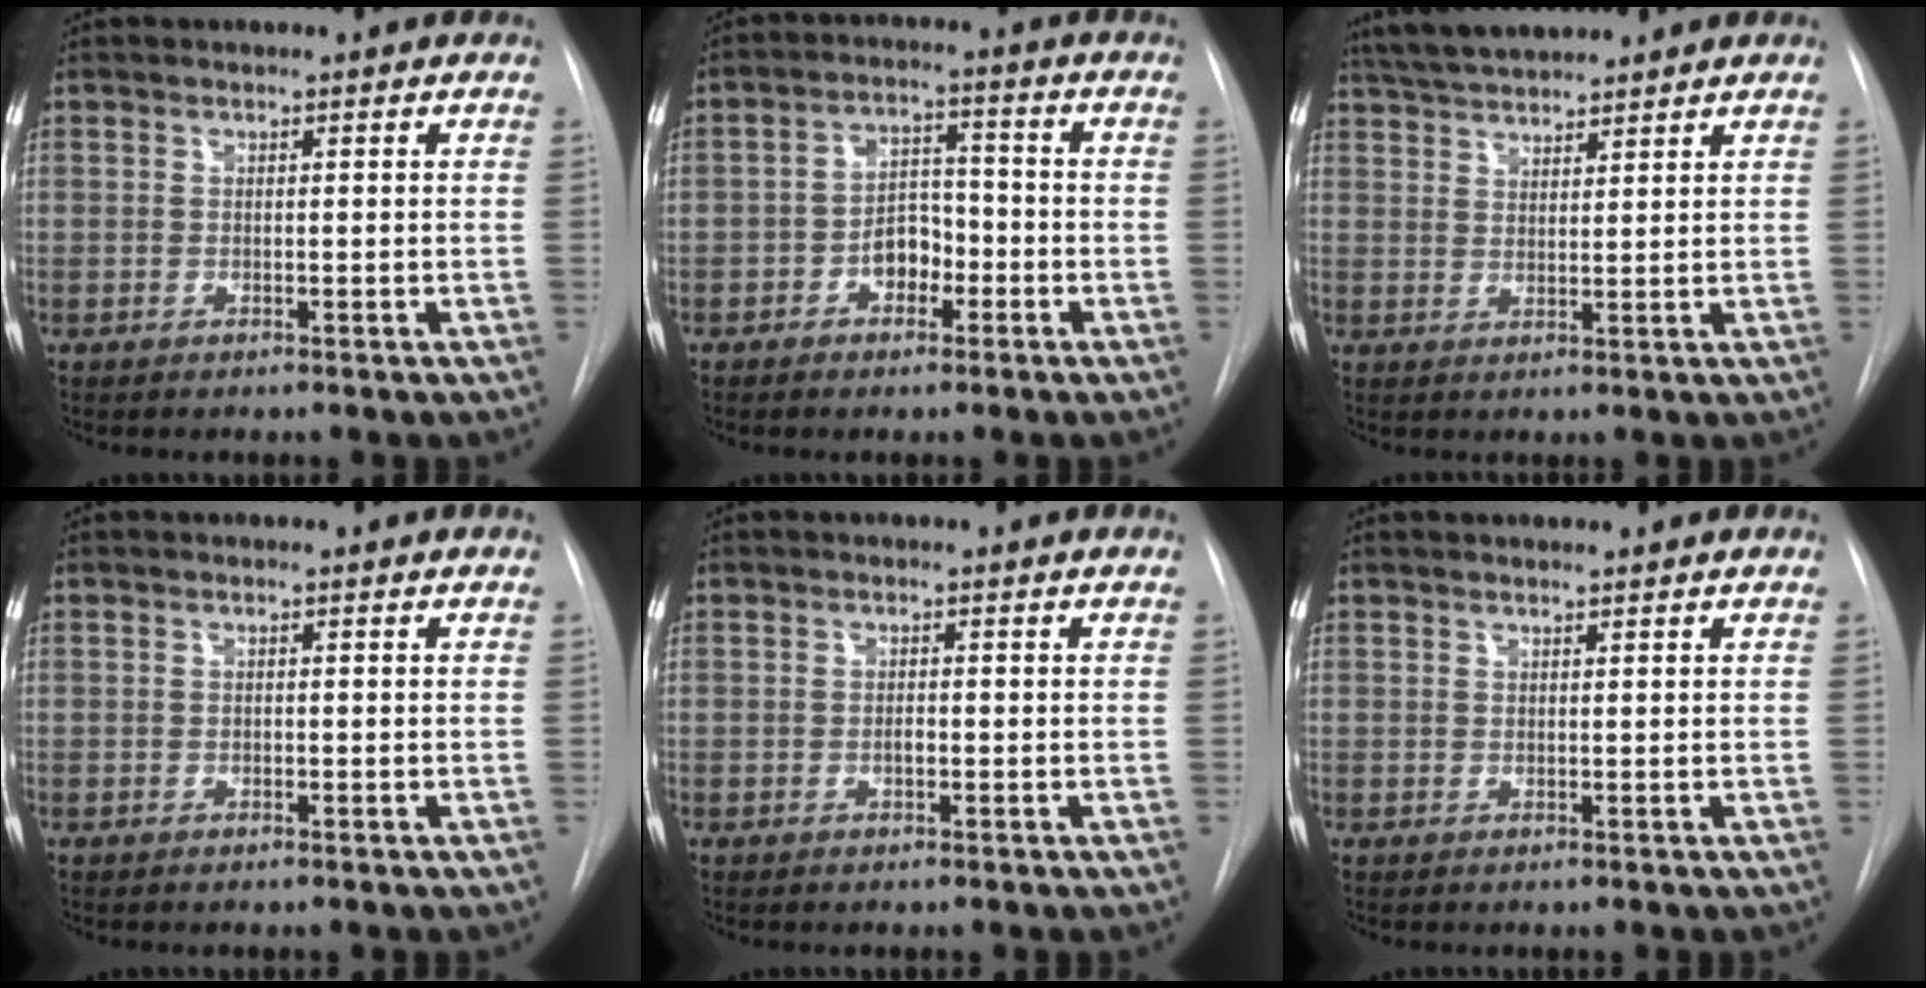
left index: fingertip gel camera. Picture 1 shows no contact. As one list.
[{"total": 5.2, "force": [-2.2, 3.3, 3.3], "torque": [-0.057, 0.019, -0.041]}, {"total": 7.8, "force": [7.2, 1.0, 2.8], "torque": [-0.052, 0.030, 0.128]}, {"total": 0.0}, {"total": 0.9, "force": [-0.3, 0.3, 0.8], "torque": [-0.016, 0.001, -0.007]}, {"total": 1.2, "force": [1.0, 0.0, 0.6], "torque": [-0.012, 0.013, 0.019]}]